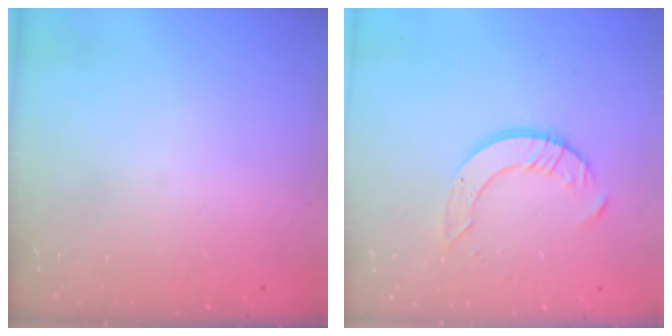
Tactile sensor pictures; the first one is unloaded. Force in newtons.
{"total": 8.2, "press": 8.2, "slide": 0.8}